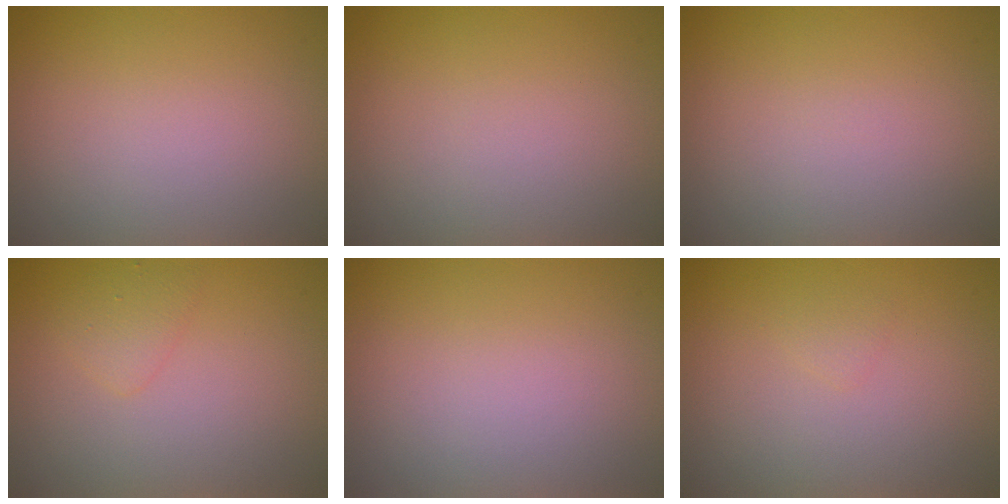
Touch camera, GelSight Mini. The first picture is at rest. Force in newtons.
{"total": 0.0}
{"total": 0.0}
{"total": 1.3, "press": 1.3, "slide": 0.1}
{"total": 0.0}
{"total": 0.6, "press": 0.6, "slide": 0.1}